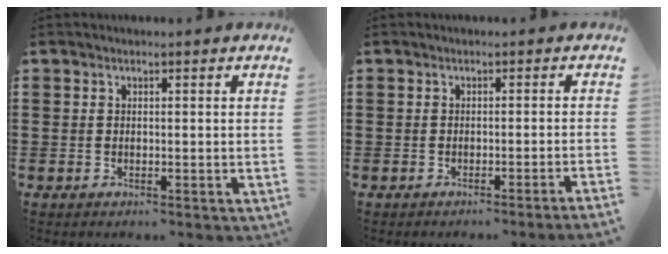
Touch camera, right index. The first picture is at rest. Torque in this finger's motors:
{"motor_torque": [0.31, -0.26, 0.00, 0.00]}